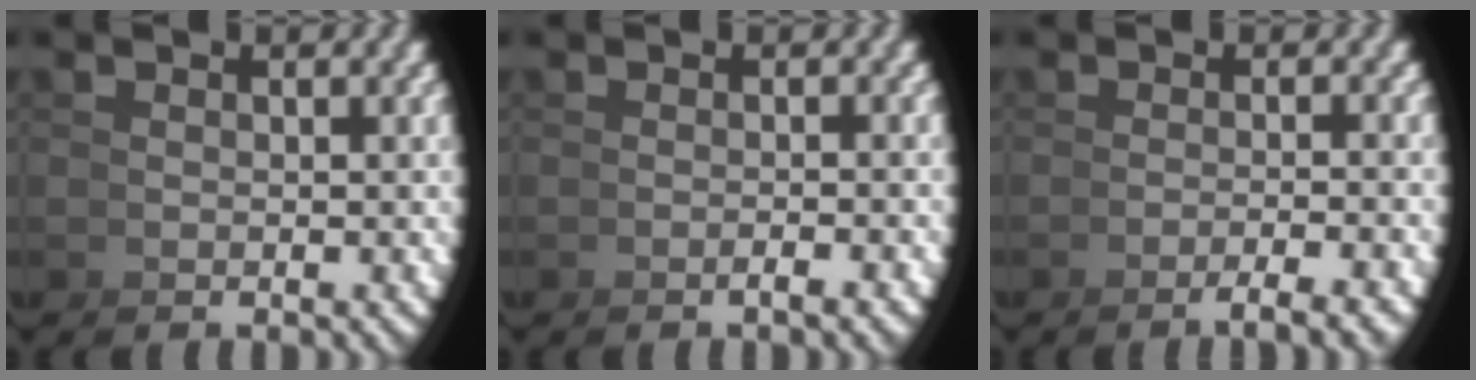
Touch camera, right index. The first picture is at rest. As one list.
[{"total": 1.2, "force": [-0.9, -0.2, 0.8], "torque": [-0.002, 0.012, -0.021]}, {"total": 2.9, "force": [-2.1, -0.2, 2.0], "torque": [-0.006, 0.015, -0.042]}]